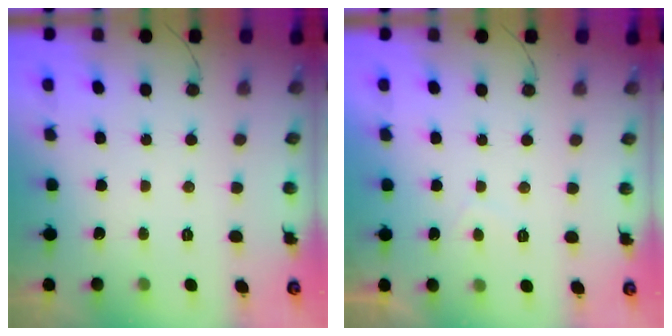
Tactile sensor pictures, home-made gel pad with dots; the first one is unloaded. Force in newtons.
{"total": 1.1, "press": 1.0, "slide": 0.5}